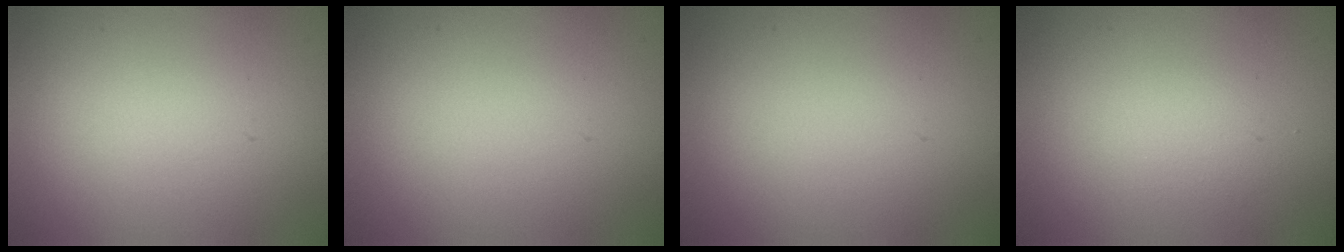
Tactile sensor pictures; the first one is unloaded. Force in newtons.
{"total": 0.0}
{"total": 0.0}
{"total": 1.3, "press": 1.3, "slide": 0.1}